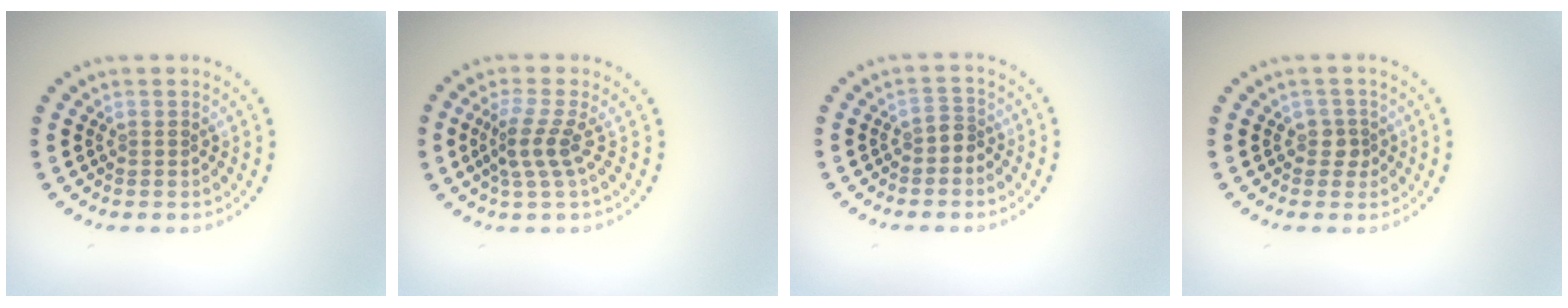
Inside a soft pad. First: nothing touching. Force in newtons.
{"total": 2.6, "press": 1.8, "slide": 1.9}
{"total": 1.4, "press": 1.0, "slide": 0.9}
{"total": 1.4, "press": 1.1, "slide": 0.8}